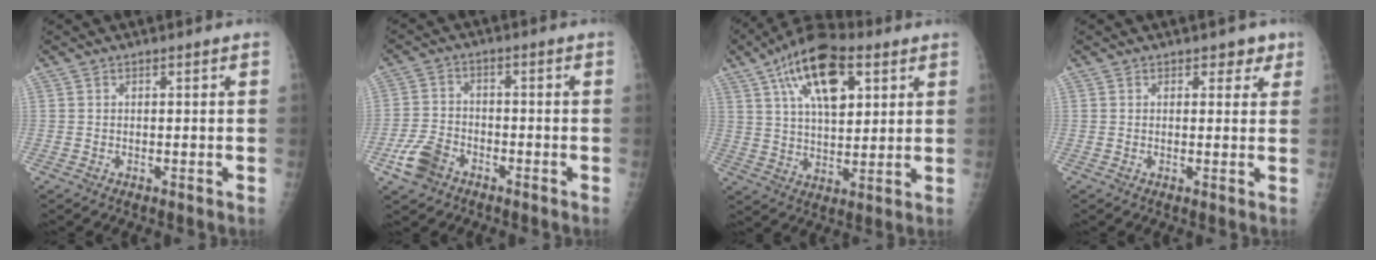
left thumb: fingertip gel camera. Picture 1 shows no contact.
{"total": 6.7, "force": [-3.8, 4.4, 3.3], "torque": [-0.064, 0.017, -0.071]}
{"total": 16.6, "force": [7.3, 8.0, 12.5], "torque": [-0.188, -0.007, 0.123]}
{"total": 2.7, "force": [1.7, 1.8, 1.2], "torque": [0.014, -0.006, 0.015]}